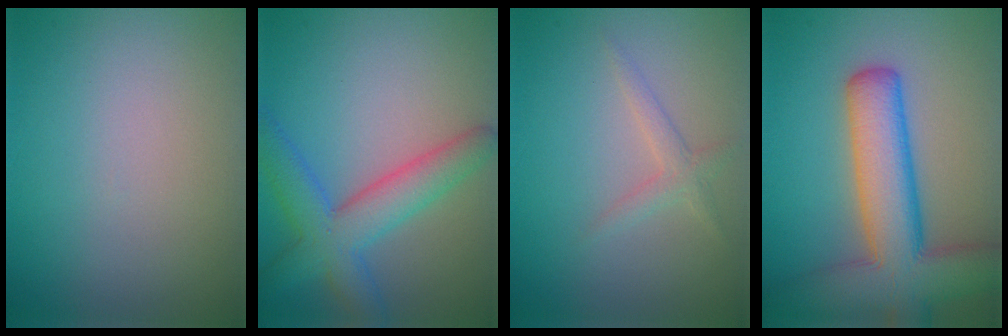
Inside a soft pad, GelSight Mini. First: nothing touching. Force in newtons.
{"total": 5.6, "press": 5.6, "slide": 0.2}
{"total": 1.5, "press": 1.5, "slide": 0.1}
{"total": 9.6, "press": 9.6, "slide": 0.5}